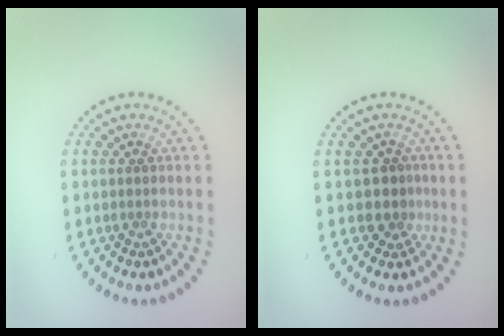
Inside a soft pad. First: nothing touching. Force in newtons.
{"total": 1.5, "press": 1.0, "slide": 1.0}